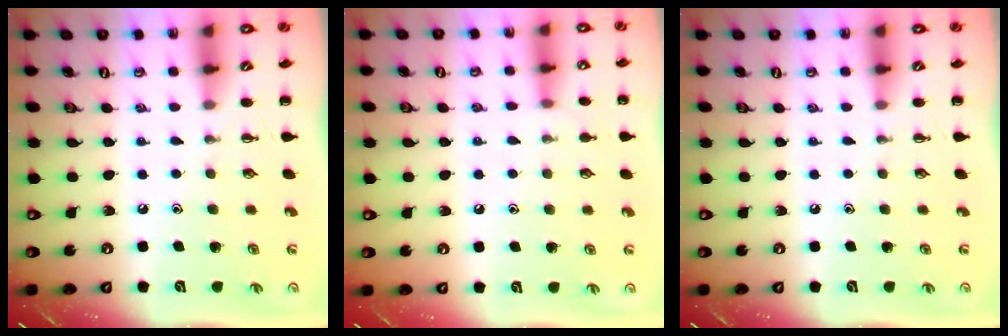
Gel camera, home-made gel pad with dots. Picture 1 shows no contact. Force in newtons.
{"total": 4.4, "press": 4.1, "slide": 1.6}
{"total": 0.0}